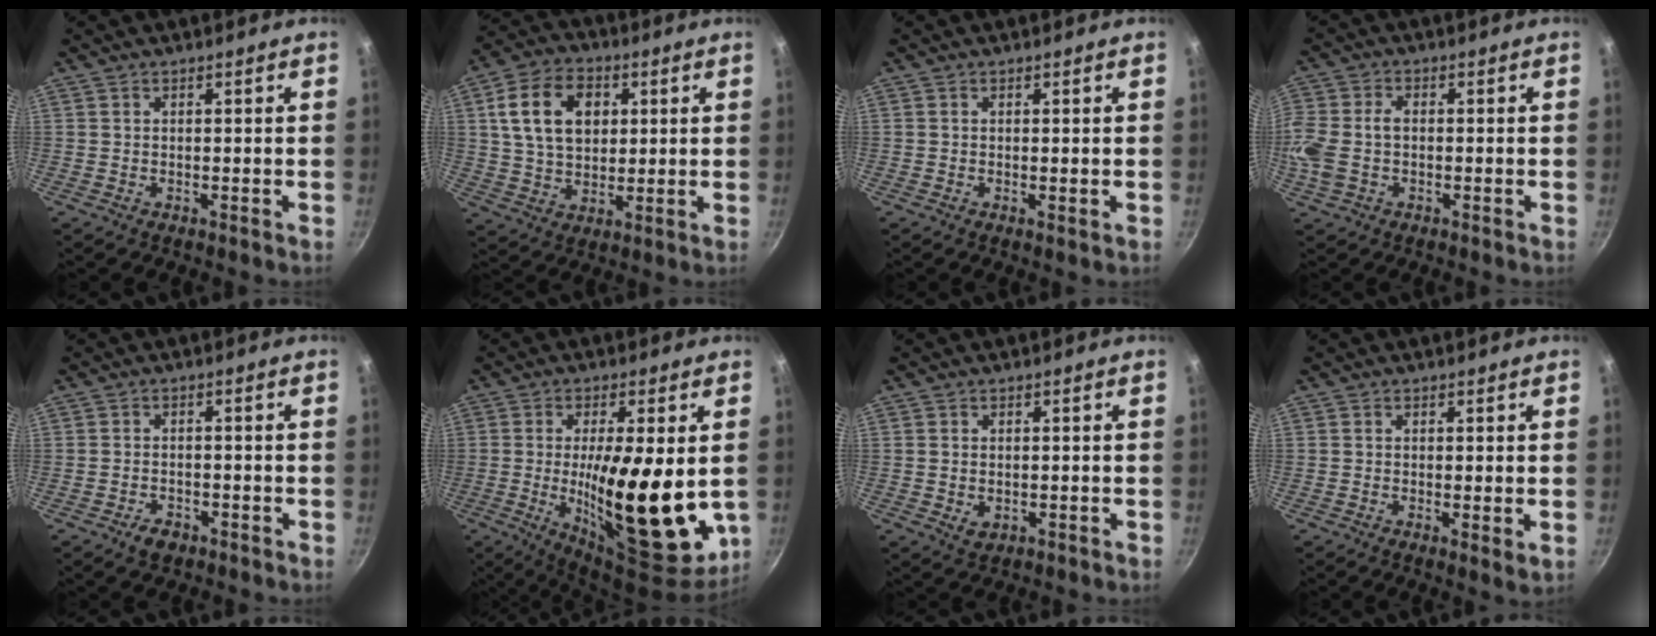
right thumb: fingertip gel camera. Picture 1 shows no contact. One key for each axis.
{"total": 14.3, "fx": 3.7, "fy": 10.0, "fz": 9.5, "tx": -0.148, "ty": 0.003, "tz": 0.059}
{"total": 0.7, "fx": 0.0, "fy": 0.1, "fz": 0.7, "tx": -0.011, "ty": -0.003, "tz": -0.001}
{"total": 9.1, "fx": -0.7, "fy": 6.0, "fz": 6.7, "tx": -0.149, "ty": 0.008, "tz": -0.024}
{"total": 3.3, "fx": -2.0, "fy": 2.0, "fz": 1.6, "tx": -0.025, "ty": 0.019, "tz": -0.029}
{"total": 21.3, "fx": -0.7, "fy": 7.1, "fz": 20.1, "tx": -0.291, "ty": -0.023, "tz": -0.004}
{"total": 2.2, "fx": -0.2, "fy": 1.5, "fz": 1.5, "tx": -0.024, "ty": -0.003, "tz": -0.002}
{"total": 2.2, "fx": 0.1, "fy": 0.5, "fz": 2.1, "tx": -0.034, "ty": -0.011, "tz": 0.000}